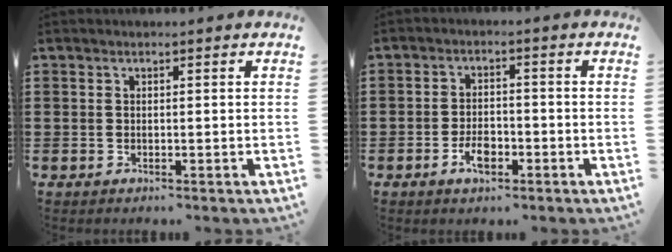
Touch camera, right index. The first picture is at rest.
{"total": 4.0, "force": [-1.9, 2.0, 2.8], "torque": [-0.056, 0.001, -0.036]}